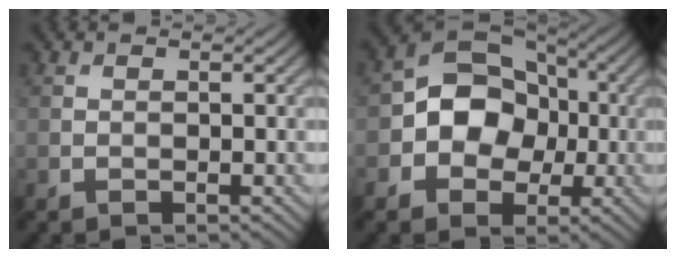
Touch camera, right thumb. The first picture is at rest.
{"total": 8.4, "force": [-0.9, 6.9, 4.9], "torque": [-0.083, 0.009, -0.039]}